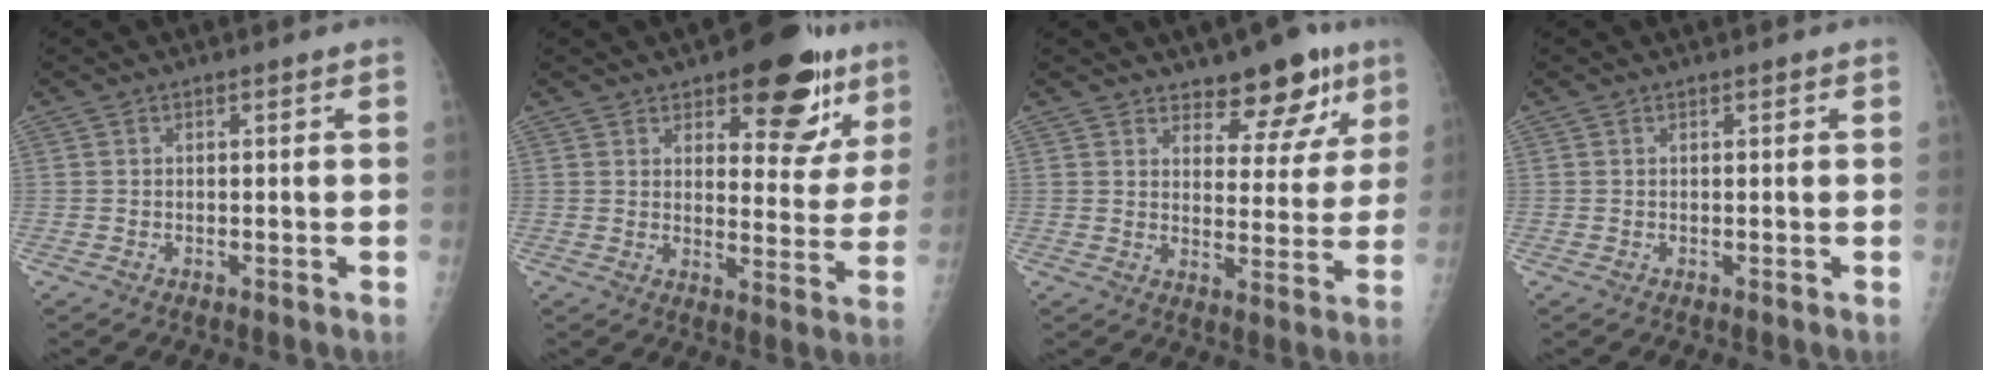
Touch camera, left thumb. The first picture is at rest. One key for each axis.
{"total": 15.8, "fx": 9.3, "fy": 7.2, "fz": 10.4, "tx": -0.072, "ty": -0.052, "tz": 0.124}
{"total": 10.3, "fx": 7.2, "fy": 4.8, "fz": 5.5, "tx": -0.029, "ty": -0.043, "tz": 0.101}
{"total": 0.0}